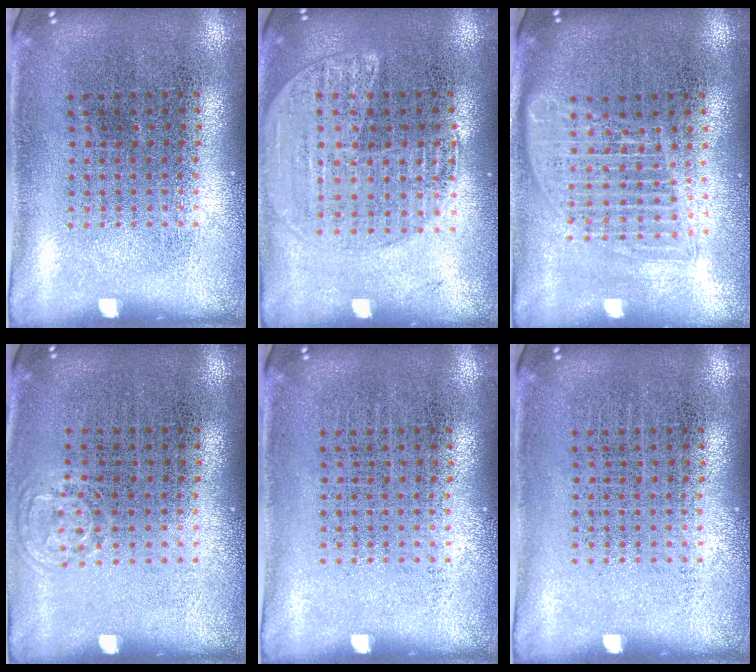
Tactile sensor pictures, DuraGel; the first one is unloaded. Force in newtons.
{"total": 1.6, "press": 1.5, "slide": 0.4}
{"total": 1.6, "press": 1.4, "slide": 0.8}
{"total": 0.5, "press": 0.5, "slide": 0.1}
{"total": 0.0}
{"total": 0.0}